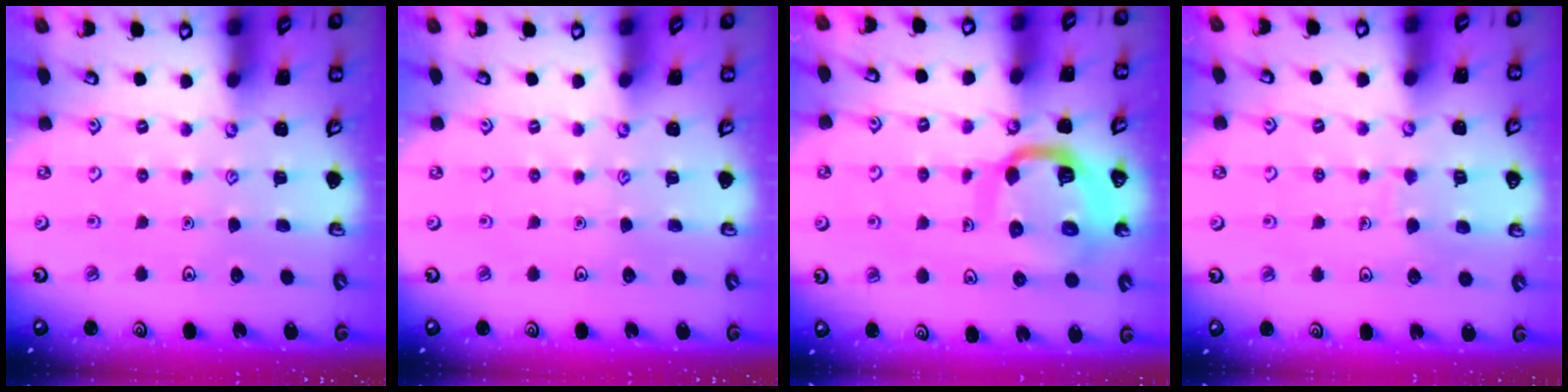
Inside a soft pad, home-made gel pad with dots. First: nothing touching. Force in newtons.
{"total": 0.0}
{"total": 12.4, "press": 12.4, "slide": 1.2}
{"total": 6.1, "press": 6.1, "slide": 0.5}